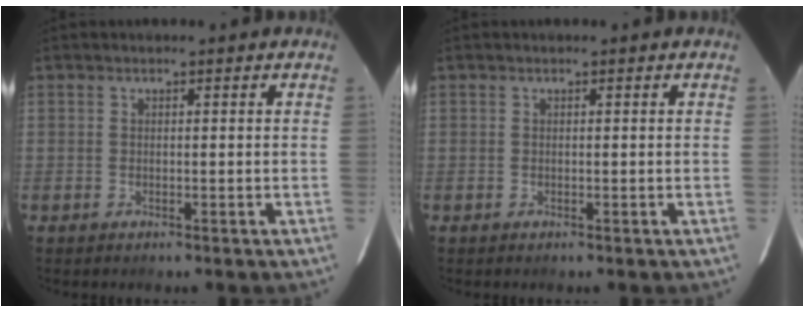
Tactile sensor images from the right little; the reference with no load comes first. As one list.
[{"total": 0.0}]